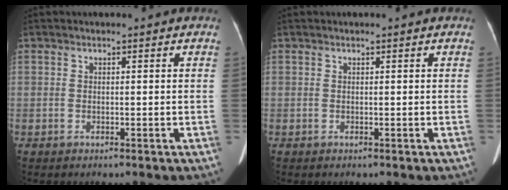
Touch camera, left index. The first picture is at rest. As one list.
[{"total": 0.0}]